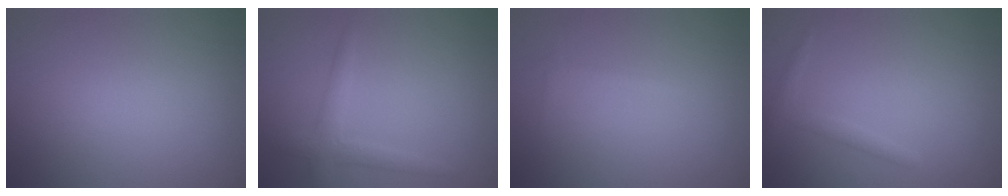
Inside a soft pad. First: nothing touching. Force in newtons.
{"total": 2.1, "press": 2.1, "slide": 0.1}
{"total": 0.5, "press": 0.5, "slide": 0.1}
{"total": 1.3, "press": 1.3, "slide": 0.0}